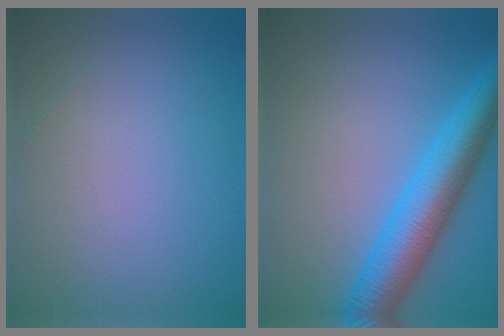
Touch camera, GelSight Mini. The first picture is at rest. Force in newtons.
{"total": 6.9, "press": 6.9, "slide": 0.2}